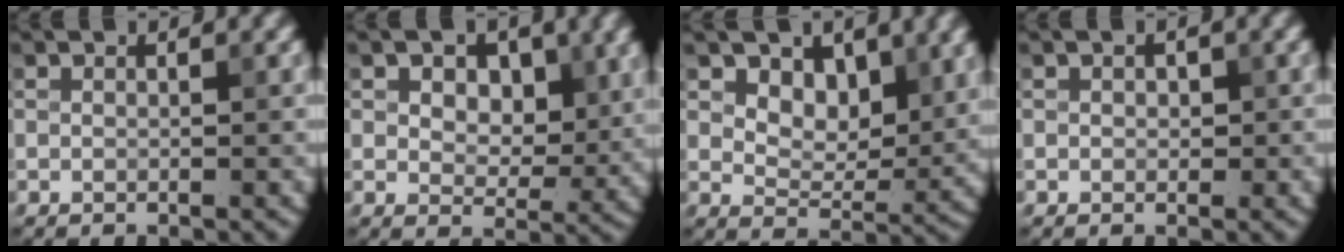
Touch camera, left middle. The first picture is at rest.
{"total": 4.7, "force": [1.7, 3.2, 3.0], "torque": [-0.049, -0.011, 0.018]}
{"total": 4.8, "force": [2.5, 3.0, 2.8], "torque": [-0.045, -0.018, 0.033]}
{"total": 0.8, "force": [0.0, 0.6, 0.5], "torque": [-0.005, -0.003, 0.000]}